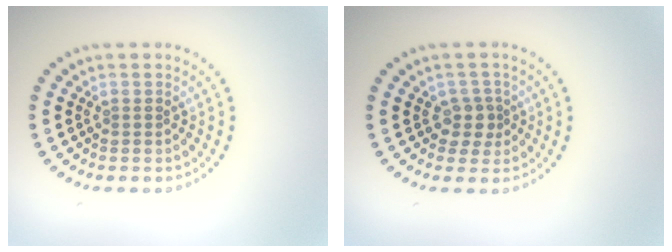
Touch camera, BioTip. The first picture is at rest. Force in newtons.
{"total": 1.9, "press": 1.6, "slide": 1.1}